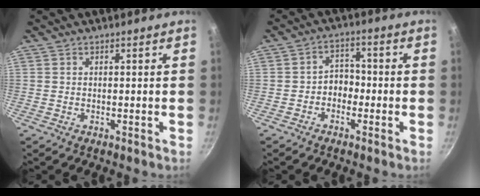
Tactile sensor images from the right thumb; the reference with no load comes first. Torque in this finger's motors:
{"motor_torque": [-0.14, 0.16, 0.05, 0.12, 0.06]}